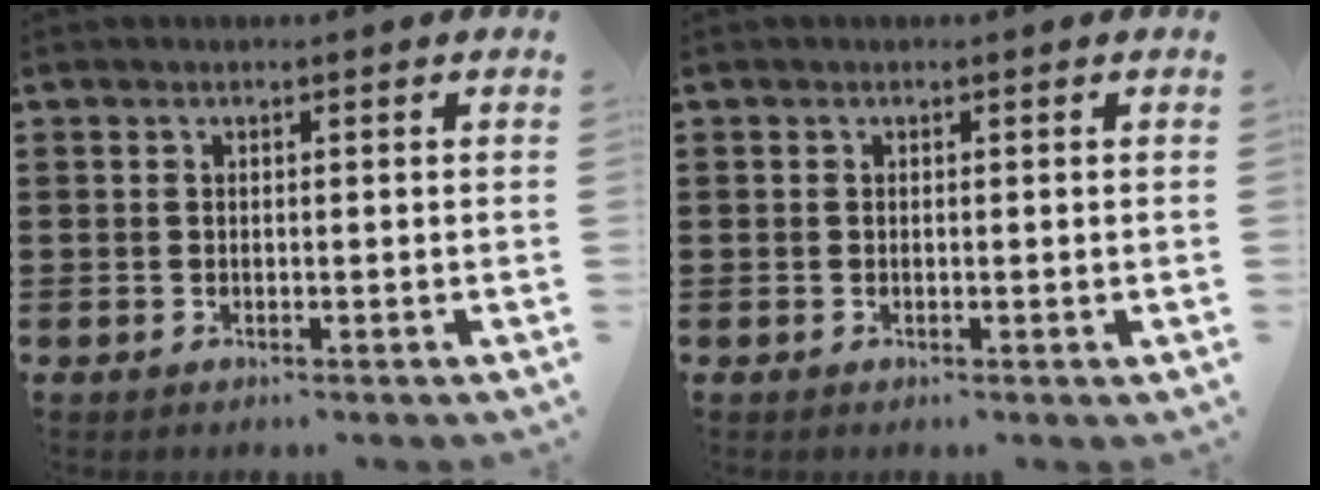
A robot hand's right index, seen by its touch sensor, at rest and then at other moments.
{"total": 0.0}